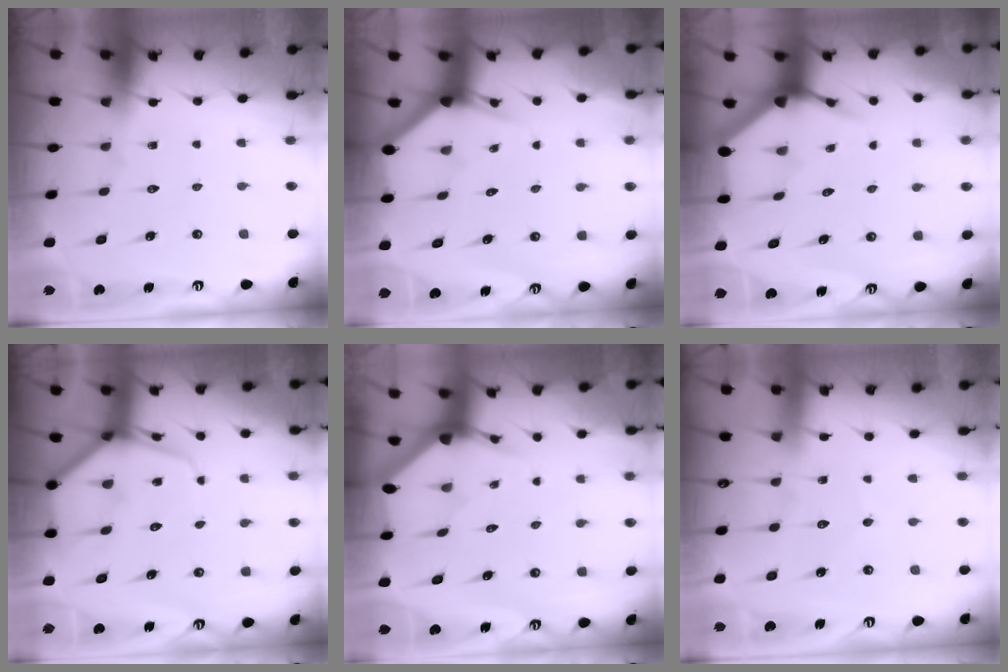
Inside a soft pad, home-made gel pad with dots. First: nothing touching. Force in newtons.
{"total": 2.6, "press": 2.6, "slide": 0.1}
{"total": 3.9, "press": 3.8, "slide": 0.4}
{"total": 7.0, "press": 7.0, "slide": 0.6}
{"total": 2.9, "press": 2.9, "slide": 0.2}
{"total": 2.8, "press": 2.8, "slide": 0.3}